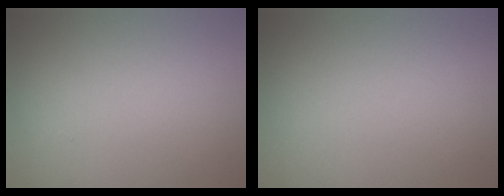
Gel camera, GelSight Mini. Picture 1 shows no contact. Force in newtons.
{"total": 0.0}